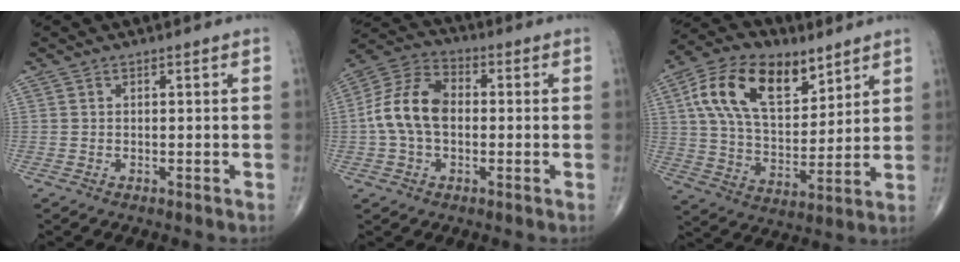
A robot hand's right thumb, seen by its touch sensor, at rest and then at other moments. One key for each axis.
{"total": 11.9, "fx": -0.4, "fy": 7.9, "fz": 8.8, "tx": -0.168, "ty": 0.033, "tz": -0.017}
{"total": 19.2, "fx": 8.9, "fy": 10.7, "fz": 13.3, "tx": -0.211, "ty": -0.023, "tz": 0.161}